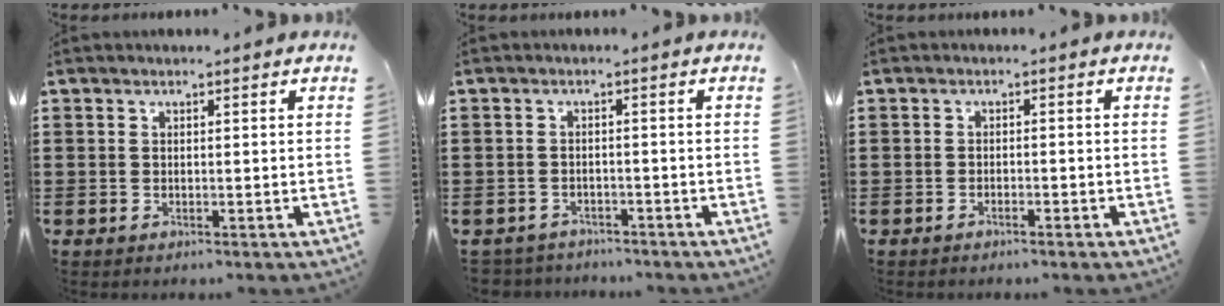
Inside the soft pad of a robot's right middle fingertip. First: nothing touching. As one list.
[{"total": 2.1, "force": [-2.0, 0.4, -0.3], "torque": [-0.003, -0.001, -0.047]}, {"total": 1.0, "force": [-0.9, 0.0, 0.4], "torque": [-0.010, -0.002, -0.018]}]